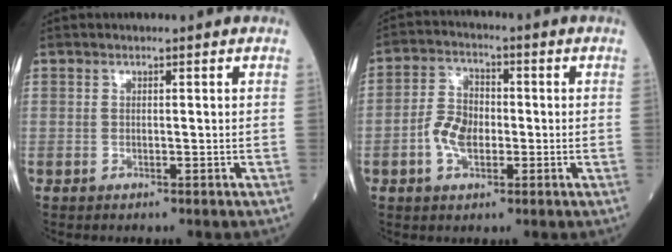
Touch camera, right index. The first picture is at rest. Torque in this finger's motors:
{"motor_torque": [0.21, -0.04, 0.12, 0.08]}